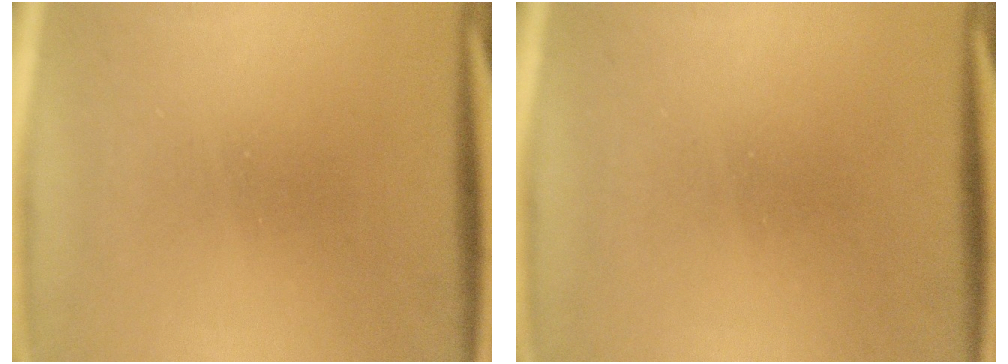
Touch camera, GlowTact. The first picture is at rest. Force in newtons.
{"total": 1.6}